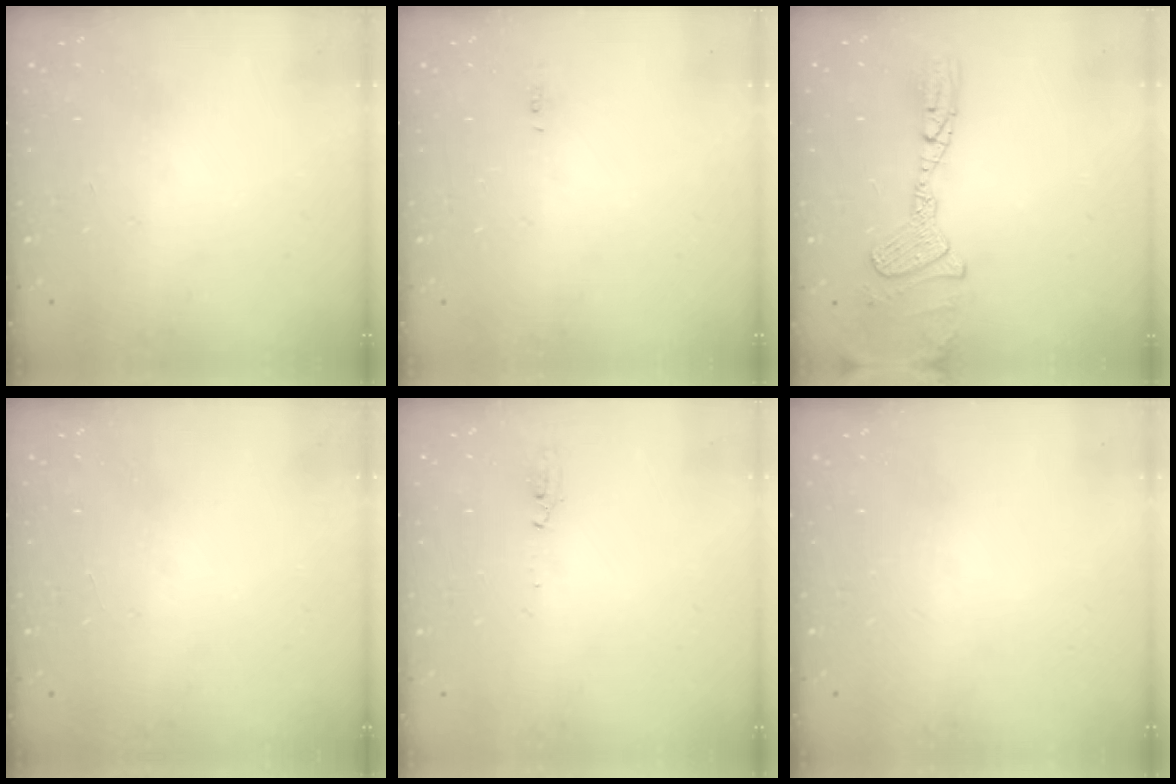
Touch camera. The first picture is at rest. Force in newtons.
{"total": 13.4, "press": 4.9, "slide": 12.4}
{"total": 14.0, "press": 13.9, "slide": 1.7}
{"total": 1.0, "press": 0.1, "slide": 1.0}
{"total": 3.3, "press": 3.1, "slide": 1.2}
{"total": 0.0}